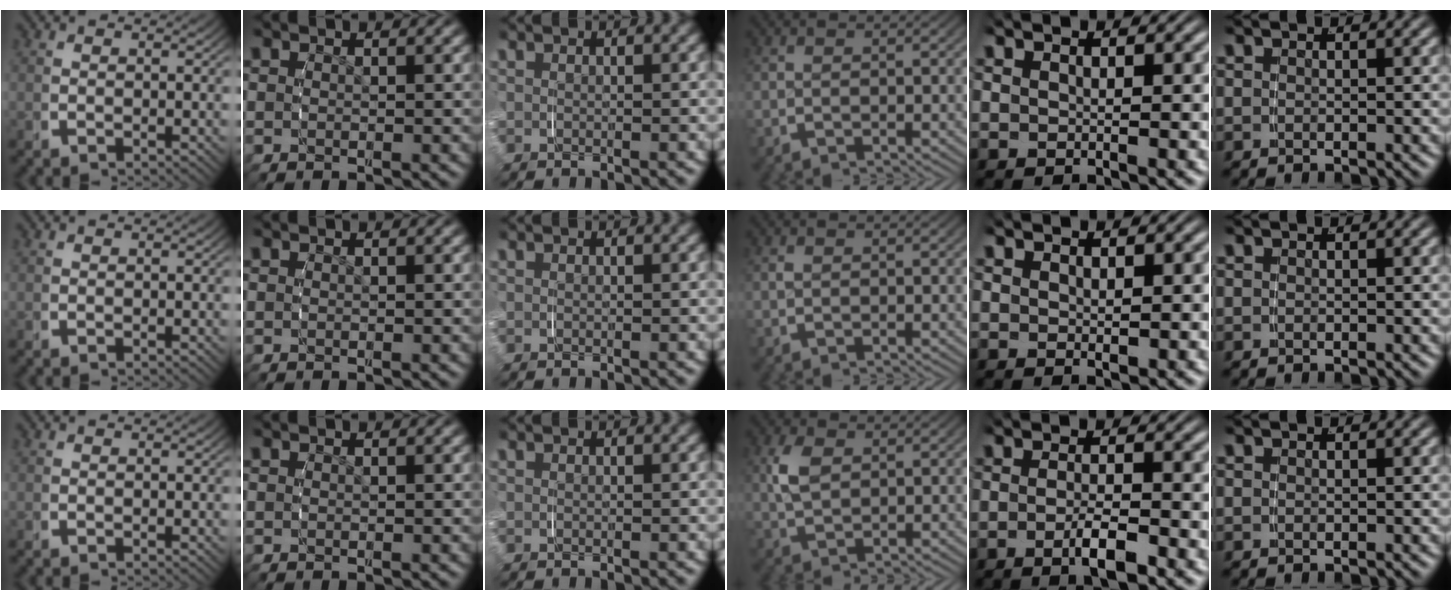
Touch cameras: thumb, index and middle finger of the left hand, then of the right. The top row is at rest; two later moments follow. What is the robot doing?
{"motion": "grasp_and_lifting", "object": "lipstick"}